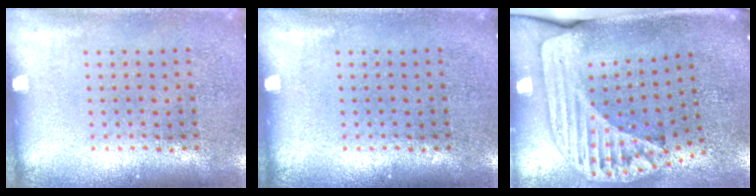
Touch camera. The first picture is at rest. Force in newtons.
{"total": 0.0}
{"total": 2.4, "press": 1.7, "slide": 1.6}